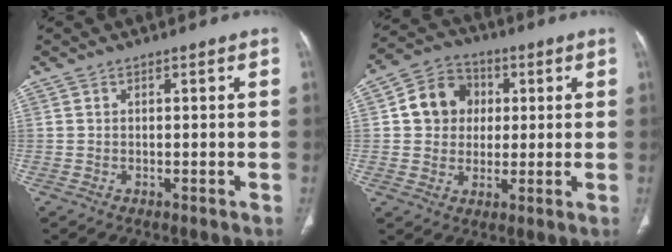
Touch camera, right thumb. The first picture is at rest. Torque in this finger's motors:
{"motor_torque": [-0.69, 0.73, -0.04, 0.04, 0.10]}